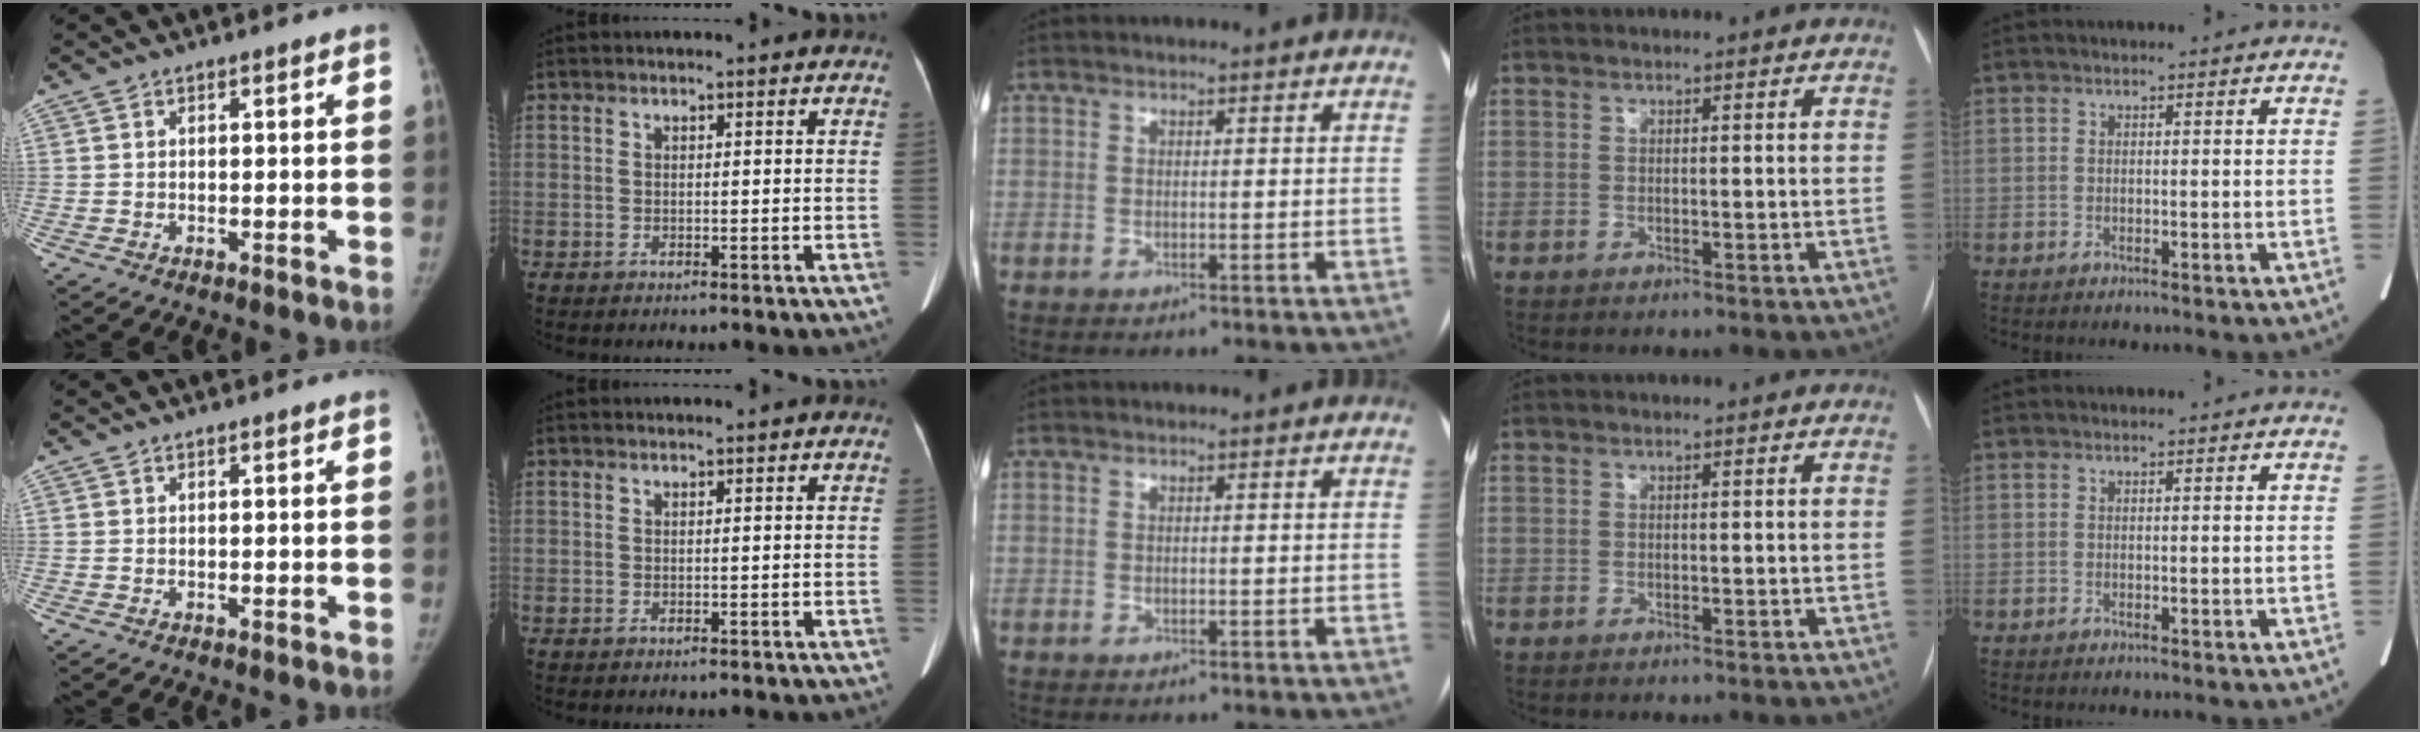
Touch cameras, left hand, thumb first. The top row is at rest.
{}